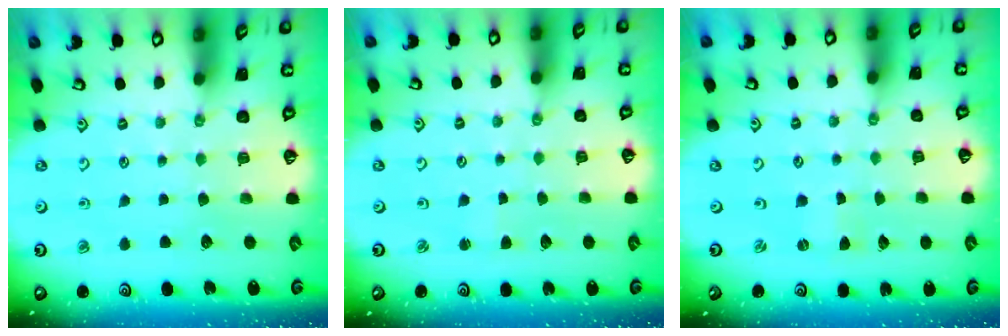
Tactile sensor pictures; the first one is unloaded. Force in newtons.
{"total": 1.1, "press": 1.1, "slide": 0.1}
{"total": 0.0}